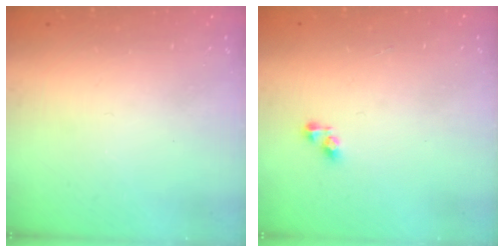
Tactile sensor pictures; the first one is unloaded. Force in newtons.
{"total": 3.6, "press": 3.6, "slide": 0.5}